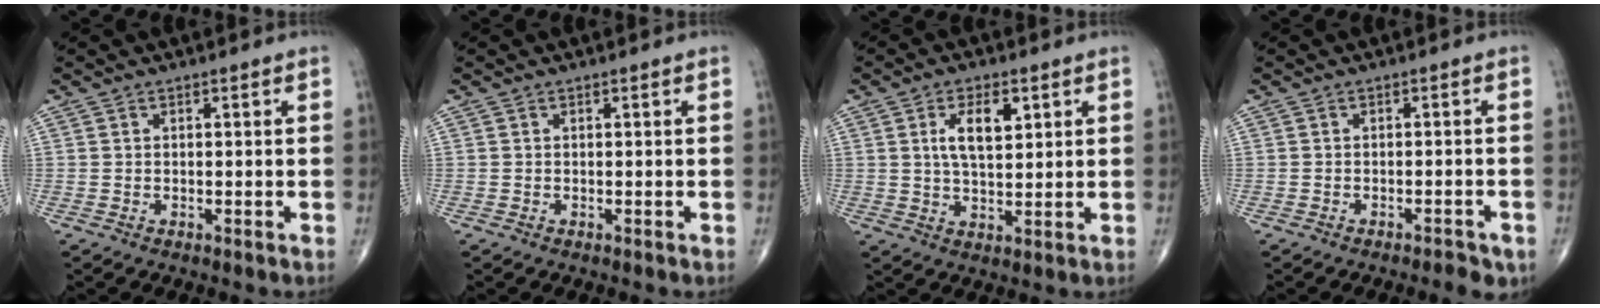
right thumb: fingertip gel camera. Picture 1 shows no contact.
{"total": 0.0}
{"total": 7.2, "force": [2.5, 3.4, 5.9], "torque": [-0.096, -0.010, 0.046]}
{"total": 4.1, "force": [-3.2, 1.4, 2.2], "torque": [-0.029, 0.016, -0.036]}